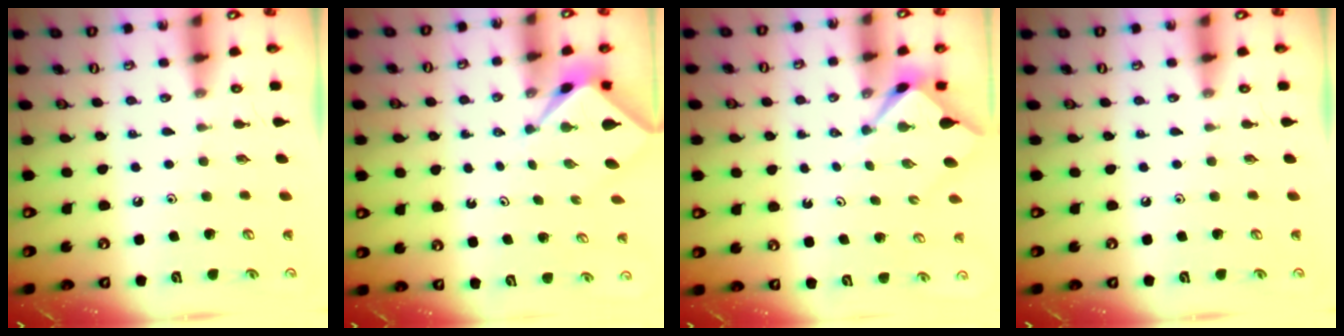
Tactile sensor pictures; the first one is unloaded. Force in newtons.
{"total": 2.3, "press": 2.3, "slide": 0.3}
{"total": 2.2, "press": 2.2, "slide": 0.1}
{"total": 0.0}